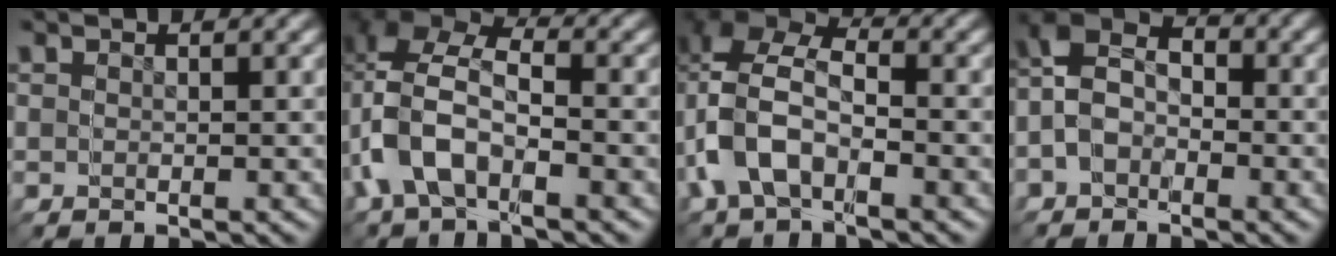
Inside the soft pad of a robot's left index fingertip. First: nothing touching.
{"total": 9.4, "force": [-0.8, 7.6, 5.5], "torque": [-0.108, -0.009, -0.021]}
{"total": 11.5, "force": [-1.1, 9.8, 6.0], "torque": [-0.137, -0.014, -0.029]}
{"total": 8.2, "force": [-1.2, 7.6, 2.8], "torque": [-0.067, -0.016, -0.029]}